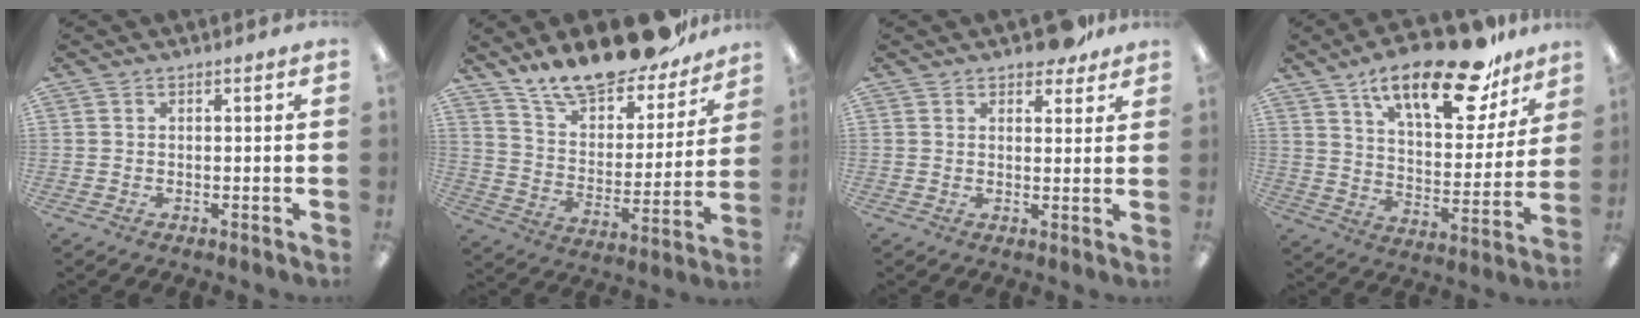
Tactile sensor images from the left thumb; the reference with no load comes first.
{"total": 18.3, "force": [16.4, 4.8, 6.5], "torque": [-0.108, -0.128, 0.281]}
{"total": 4.9, "force": [4.0, 2.2, 2.0], "torque": [-0.015, -0.020, 0.069]}
{"total": 22.2, "force": [15.4, 7.9, 13.9], "torque": [-0.212, -0.093, 0.255]}